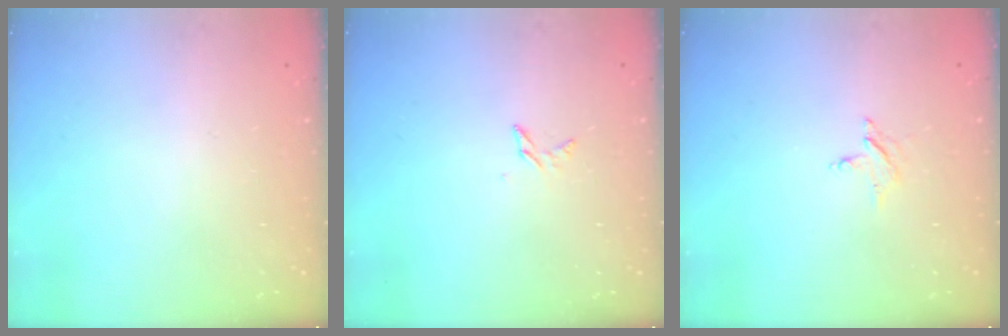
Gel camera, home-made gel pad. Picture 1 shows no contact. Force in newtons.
{"total": 3.4, "press": 3.3, "slide": 0.3}
{"total": 2.3, "press": 2.2, "slide": 0.3}